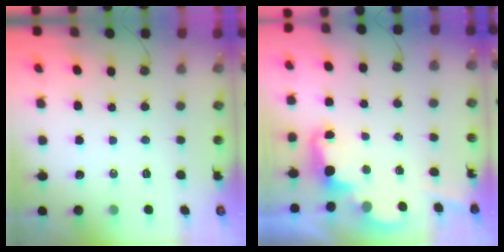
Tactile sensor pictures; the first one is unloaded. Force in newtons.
{"total": 2.4, "press": 2.4, "slide": 0.6}